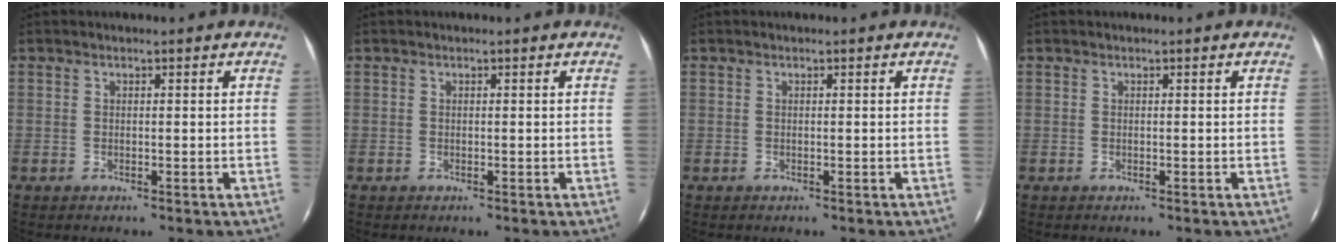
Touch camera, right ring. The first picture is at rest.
{"total": 0.0}
{"total": 0.0}
{"total": 0.0}